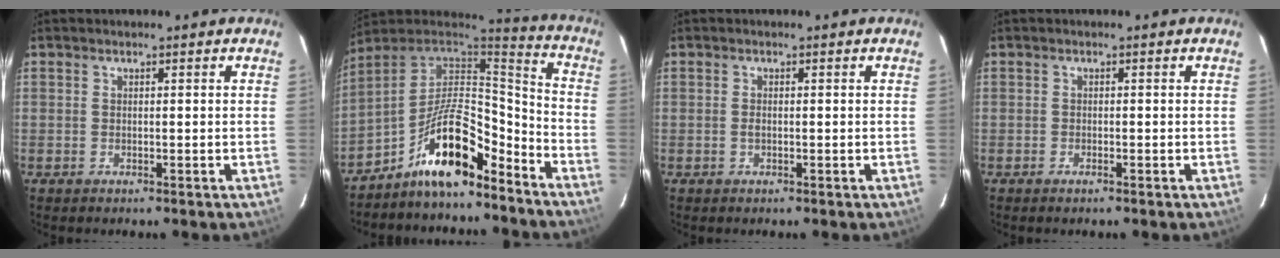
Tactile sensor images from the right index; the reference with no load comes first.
{"total": 14.6, "force": [-9.6, 4.8, 10.0], "torque": [-0.195, 0.018, -0.178]}
{"total": 0.6, "force": [-0.1, 0.3, 0.5], "torque": [-0.007, 0.003, -0.001]}
{"total": 0.6, "force": [-0.5, 0.1, 0.3], "torque": [-0.006, -0.001, -0.011]}